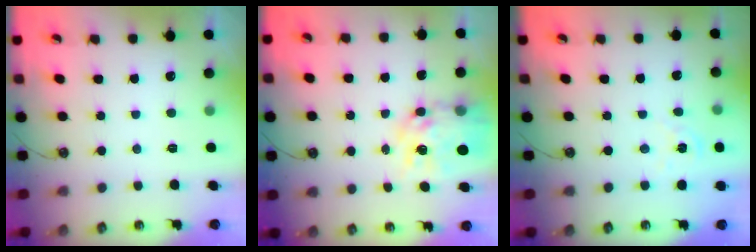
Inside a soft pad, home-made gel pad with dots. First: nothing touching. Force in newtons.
{"total": 14.2, "press": 14.1, "slide": 1.5}
{"total": 2.1, "press": 2.1, "slide": 0.2}